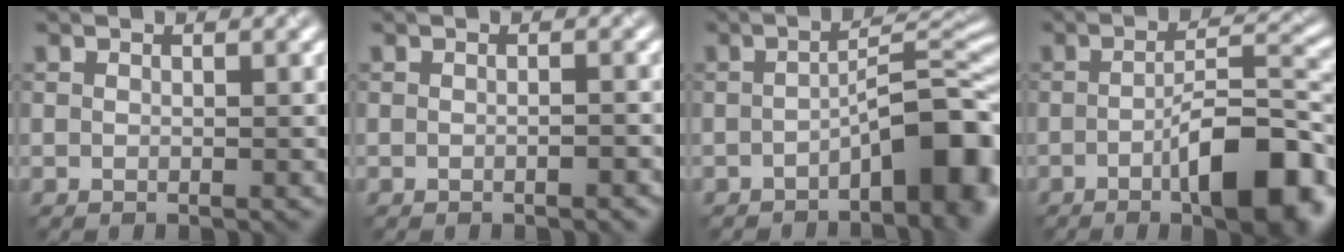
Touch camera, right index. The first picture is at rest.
{"total": 1.1, "force": [-0.5, 0.2, 0.9], "torque": [-0.012, 0.001, -0.007]}
{"total": 7.7, "force": [-3.0, 2.1, 6.7], "torque": [-0.086, 0.018, -0.053]}
{"total": 10.0, "force": [-3.7, 2.9, 8.8], "torque": [-0.125, 0.008, -0.060]}